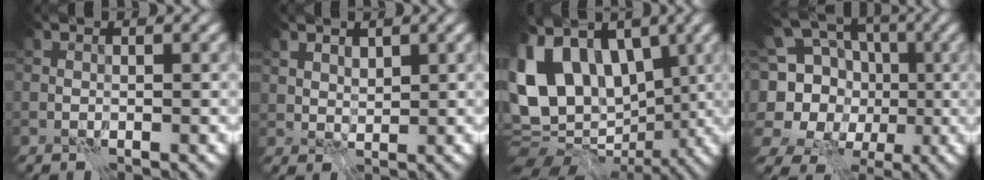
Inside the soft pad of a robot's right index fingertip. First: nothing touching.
{"total": 1.9, "force": [1.3, 1.2, 0.8], "torque": [-0.018, -0.005, 0.028]}
{"total": 12.2, "force": [2.4, 8.8, 8.1], "torque": [-0.171, 0.007, 0.031]}
{"total": 11.7, "force": [-2.0, 10.7, 4.5], "torque": [-0.125, 0.018, -0.046]}